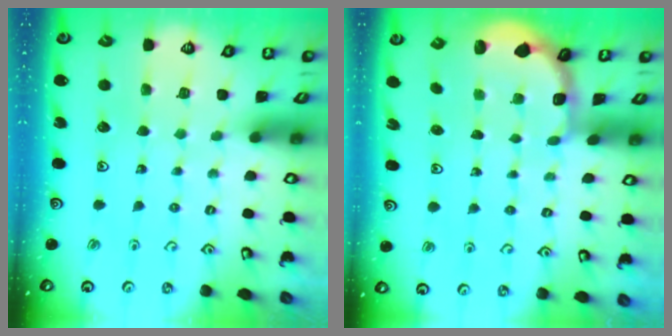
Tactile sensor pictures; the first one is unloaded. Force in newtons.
{"total": 1.8, "press": 1.6, "slide": 0.8}